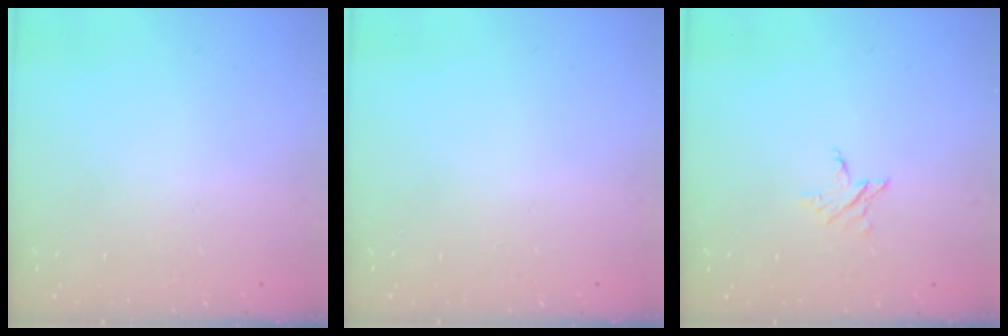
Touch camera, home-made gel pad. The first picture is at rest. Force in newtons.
{"total": 0.0}
{"total": 2.7, "press": 2.7, "slide": 0.2}